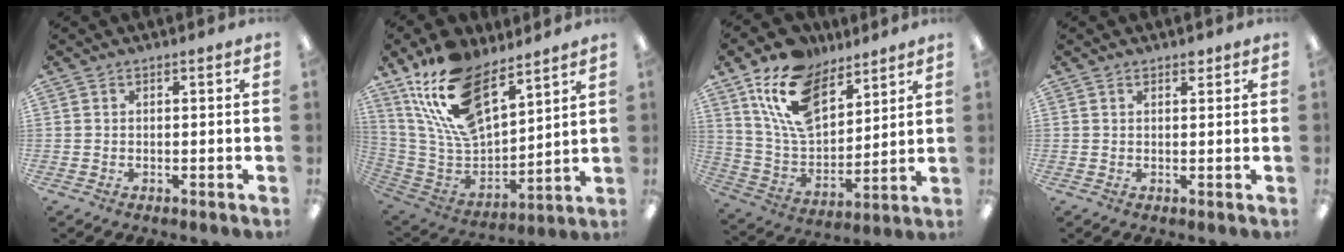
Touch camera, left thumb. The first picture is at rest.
{"total": 20.6, "force": [13.3, 10.0, 12.2], "torque": [-0.256, -0.067, 0.246]}
{"total": 17.4, "force": [11.0, 9.6, 9.4], "torque": [-0.190, -0.040, 0.207]}
{"total": 1.3, "force": [1.0, 0.5, 0.6], "torque": [-0.004, -0.004, 0.017]}